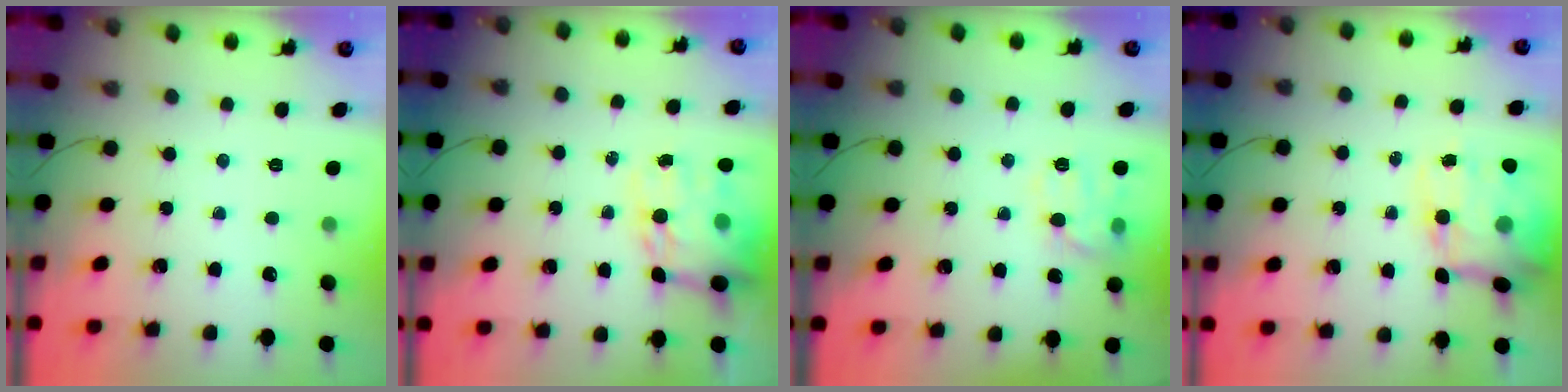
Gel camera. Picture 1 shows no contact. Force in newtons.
{"total": 15.7, "press": 15.1, "slide": 4.1}
{"total": 10.8, "press": 10.8, "slide": 0.4}
{"total": 14.3, "press": 13.9, "slide": 3.5}